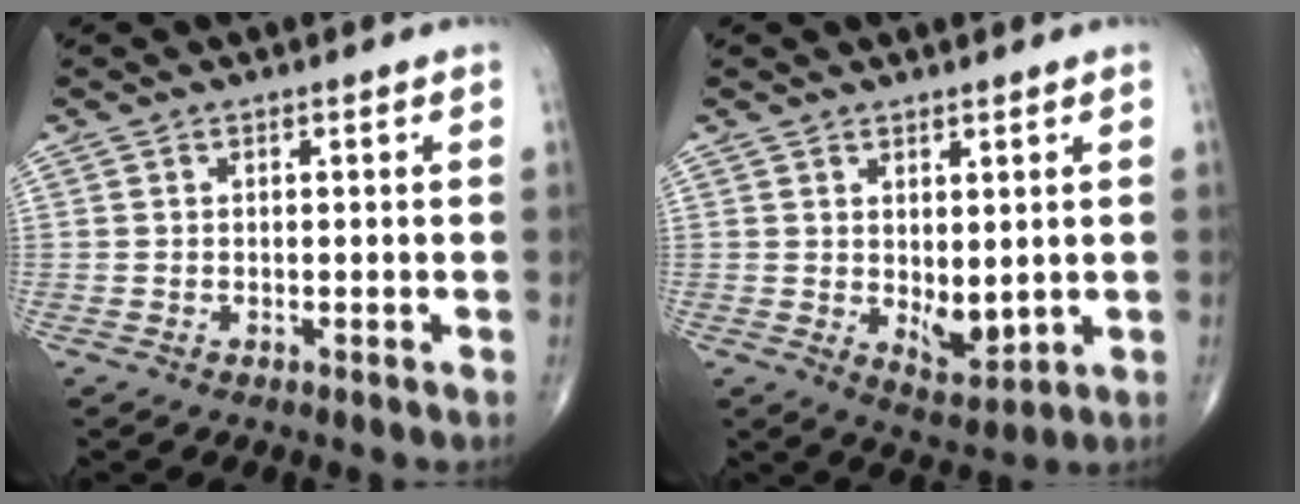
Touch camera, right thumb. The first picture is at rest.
{"total": 5.5, "force": [0.5, 2.9, 4.6], "torque": [-0.057, -0.018, 0.020]}